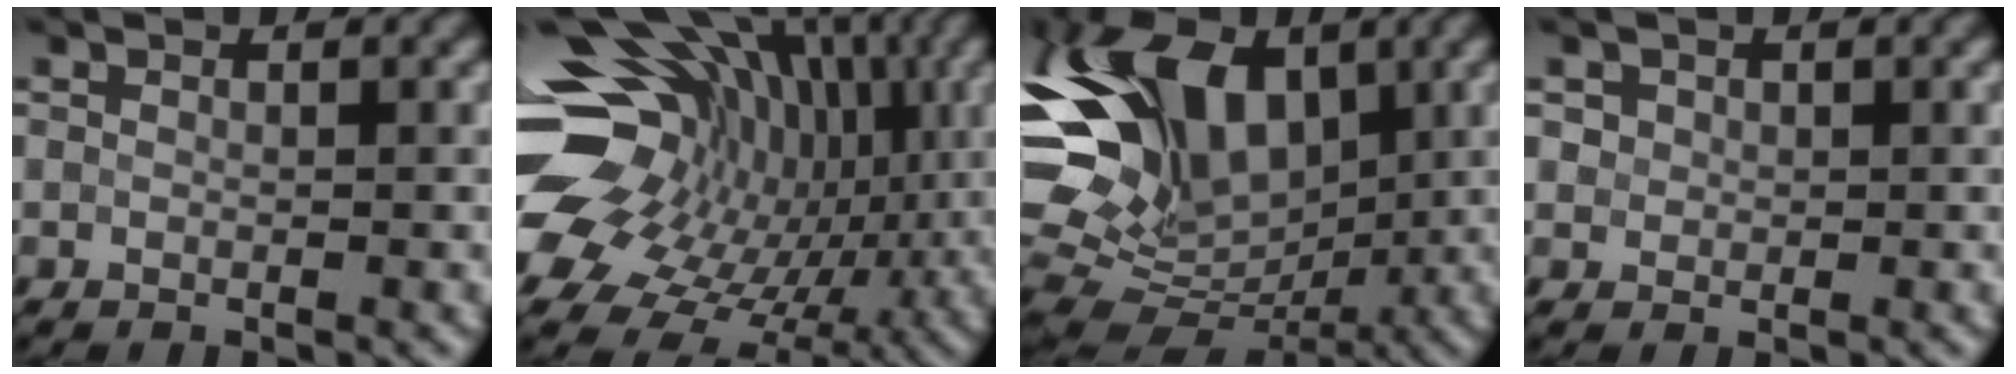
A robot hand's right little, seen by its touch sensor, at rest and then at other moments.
{"total": 19.6, "force": [0.0, 14.8, 12.9], "torque": [-0.232, -0.003, 0.020]}
{"total": 13.8, "force": [3.2, 9.0, 10.0], "torque": [-0.214, 0.017, 0.060]}
{"total": 2.8, "force": [1.5, 2.0, 1.1], "torque": [-0.022, 0.015, 0.022]}